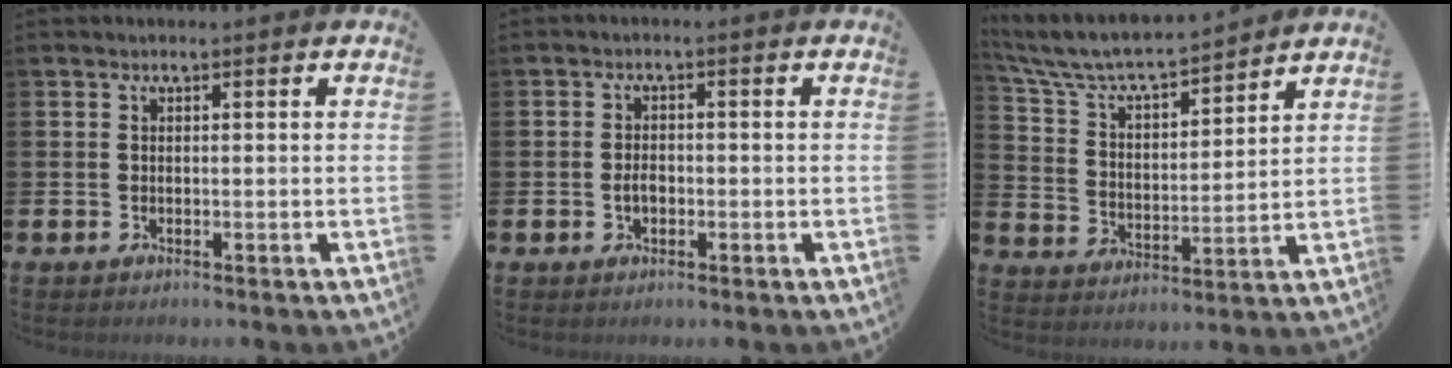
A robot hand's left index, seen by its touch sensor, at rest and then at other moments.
{"total": 1.9, "force": [-0.4, 1.2, 1.4], "torque": [-0.012, -0.001, -0.011]}
{"total": 7.5, "force": [7.0, 1.2, 2.4], "torque": [-0.083, -0.050, 0.119]}